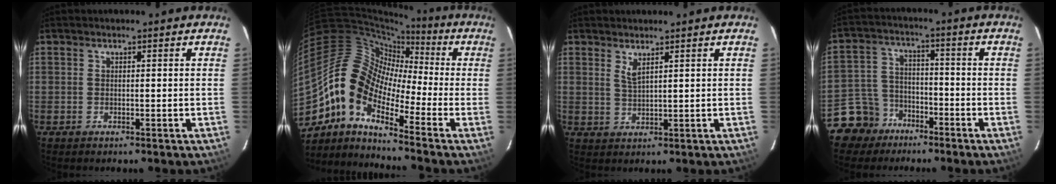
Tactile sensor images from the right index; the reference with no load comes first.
{"total": 12.3, "force": [-6.3, 5.8, 8.8], "torque": [-0.146, 0.017, -0.145]}
{"total": 2.1, "force": [1.6, 0.2, 1.4], "torque": [-0.027, -0.005, 0.027]}
{"total": 8.5, "force": [-5.8, 6.2, 0.6], "torque": [-0.033, 0.032, -0.104]}